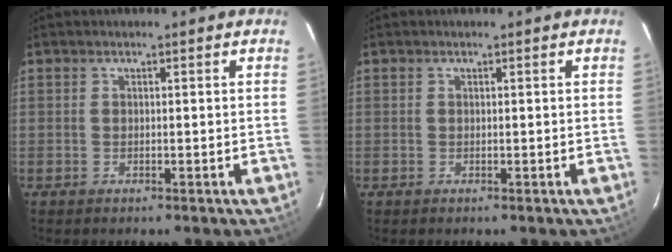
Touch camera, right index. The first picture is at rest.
{"total": 0.0}